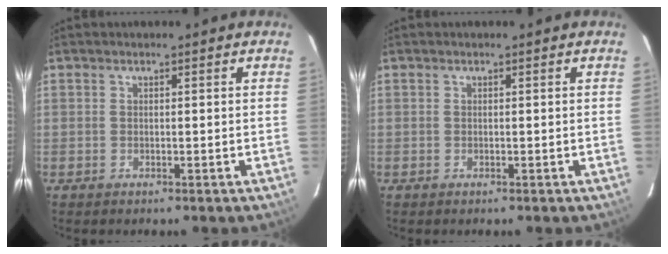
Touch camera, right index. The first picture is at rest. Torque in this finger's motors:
{"motor_torque": [-0.01, 0.00, 0.04, 0.01]}